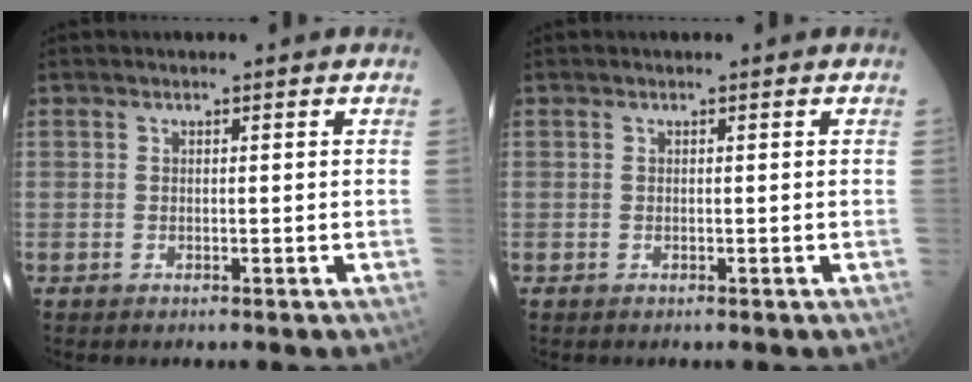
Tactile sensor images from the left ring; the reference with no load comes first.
{"total": 0.0}